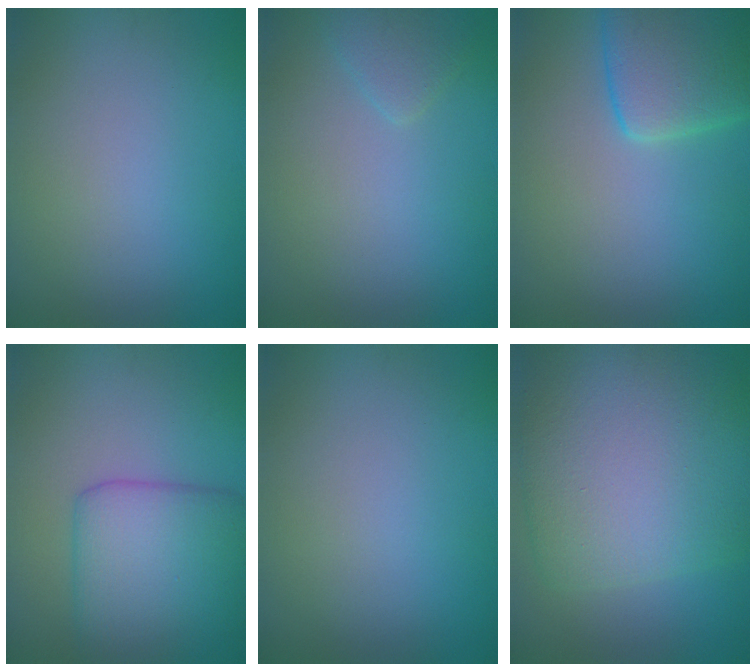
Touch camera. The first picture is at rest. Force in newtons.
{"total": 1.5, "press": 1.5, "slide": 0.0}
{"total": 6.9, "press": 6.9, "slide": 0.3}
{"total": 7.3, "press": 7.3, "slide": 0.1}
{"total": 0.0}
{"total": 11.8, "press": 11.8, "slide": 0.3}